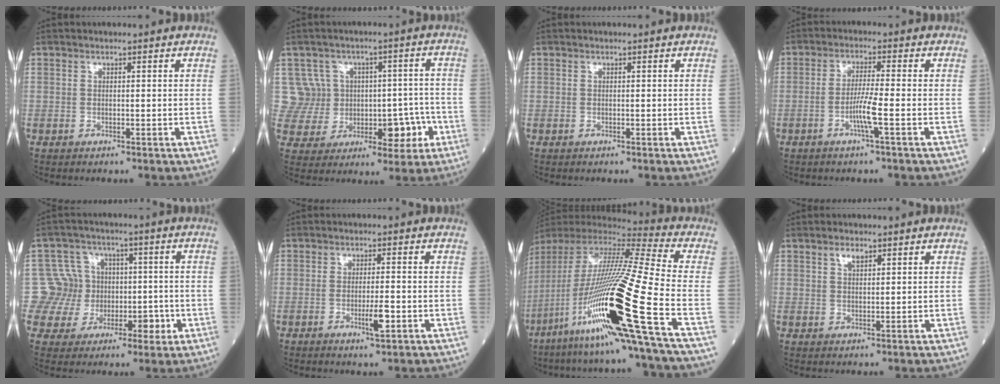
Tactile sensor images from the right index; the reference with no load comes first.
{"total": 9.9, "force": [0.2, 9.6, 2.3], "torque": [-0.020, 0.062, 0.028]}
{"total": 0.0}
{"total": 4.1, "force": [-1.4, -0.6, 3.8], "torque": [-0.077, -0.003, -0.029]}
{"total": 9.1, "force": [-0.2, 9.0, 0.8], "torque": [-0.004, 0.038, 0.008]}
{"total": 3.2, "force": [-1.1, 0.3, 3.0], "torque": [-0.053, -0.003, -0.014]}
{"total": 27.8, "force": [-10.9, -0.6, 25.5], "torque": [-0.486, -0.052, -0.203]}
{"total": 1.9, "force": [1.4, 0.8, 1.1], "torque": [-0.022, 0.002, 0.028]}